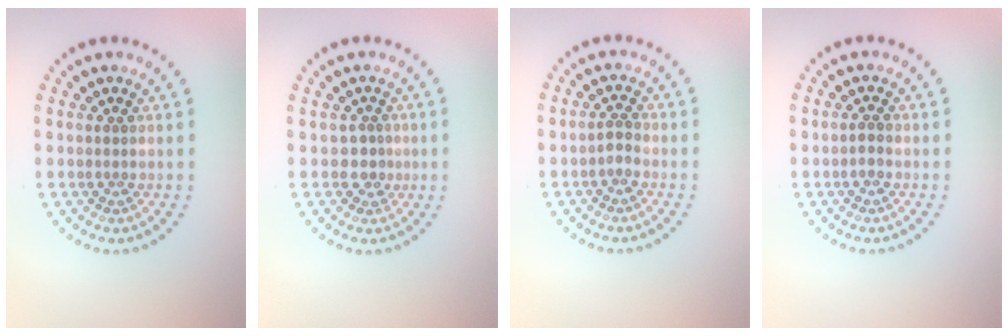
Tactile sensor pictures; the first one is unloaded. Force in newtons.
{"total": 1.7, "press": 1.2, "slide": 1.2}
{"total": 0.9, "press": 0.8, "slide": 0.4}
{"total": 0.9, "press": 0.9, "slide": 0.2}